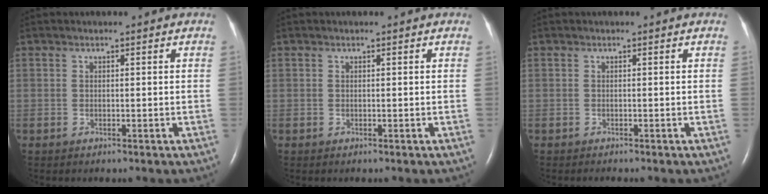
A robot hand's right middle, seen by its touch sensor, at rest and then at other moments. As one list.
[{"total": 0.0}, {"total": 0.0}]